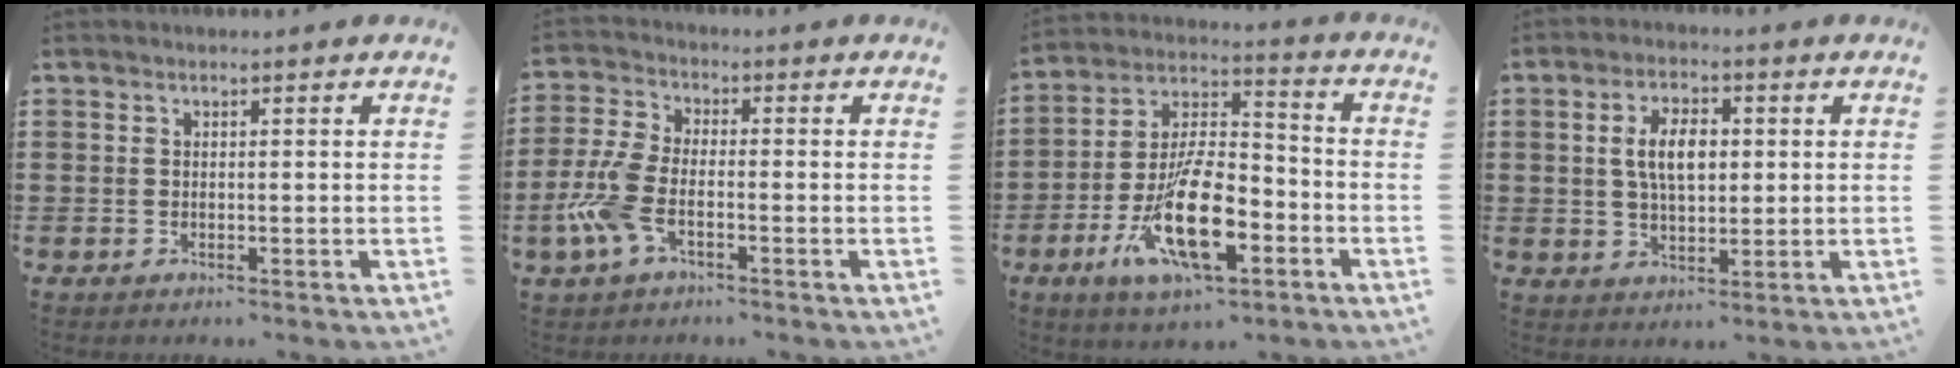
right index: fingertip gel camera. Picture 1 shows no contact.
{"total": 7.2, "force": [-2.9, 3.2, 5.8], "torque": [-0.148, -0.005, -0.061]}
{"total": 15.9, "force": [-6.7, 6.5, 12.8], "torque": [-0.266, 0.007, -0.122]}
{"total": 6.1, "force": [0.9, 3.1, 5.2], "torque": [-0.099, 0.010, 0.012]}